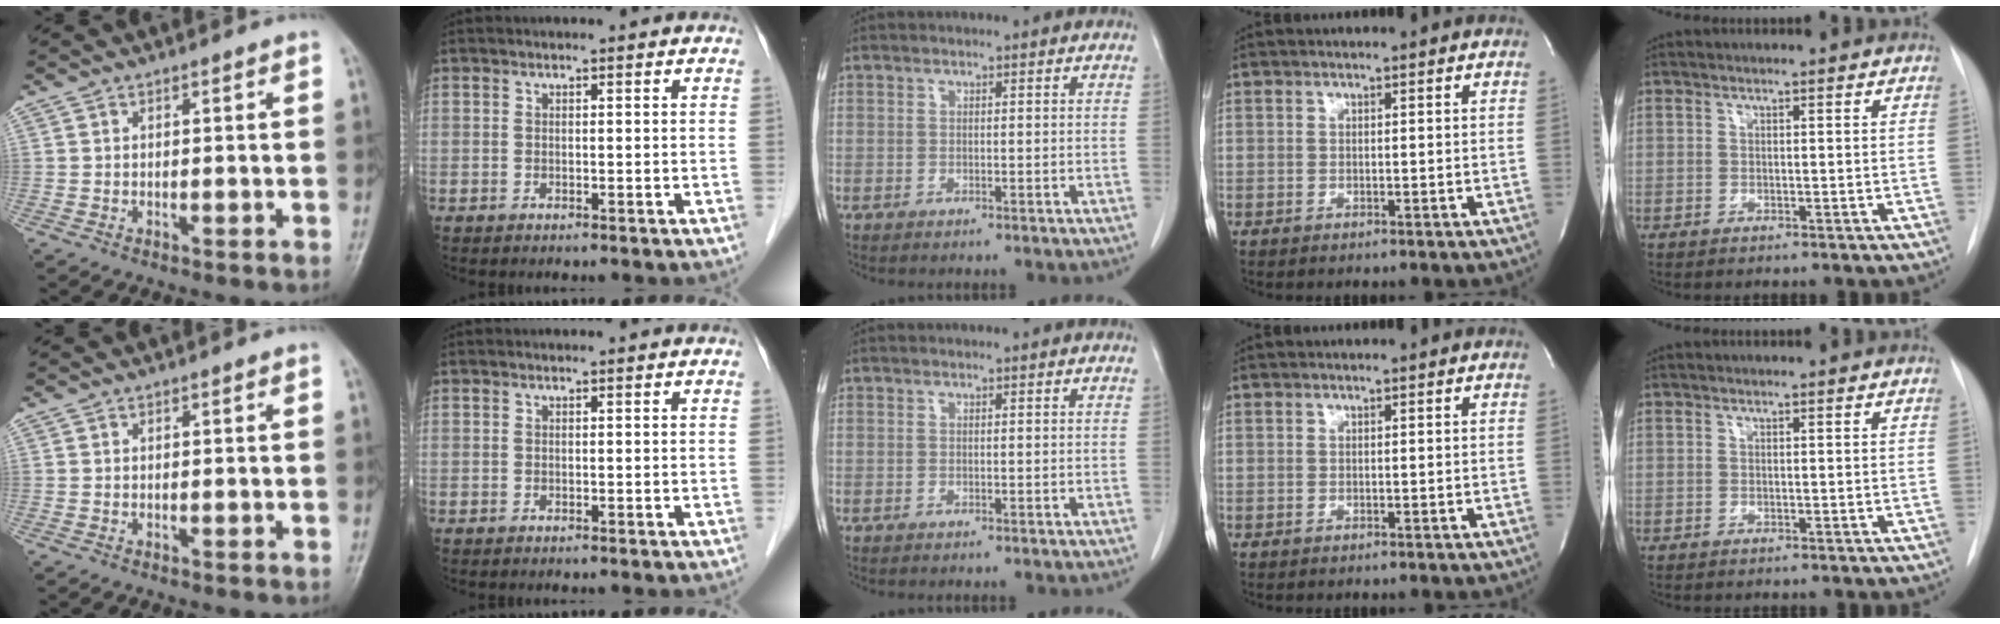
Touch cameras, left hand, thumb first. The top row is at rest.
{}